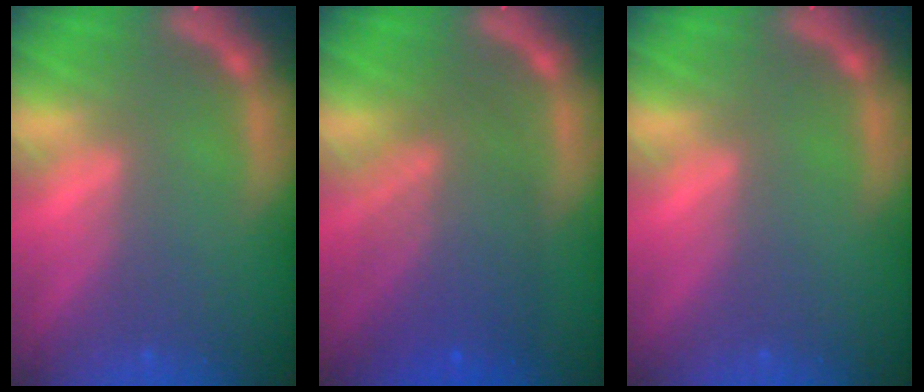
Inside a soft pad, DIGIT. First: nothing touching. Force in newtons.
{"total": 7.5}
{"total": 0.0}